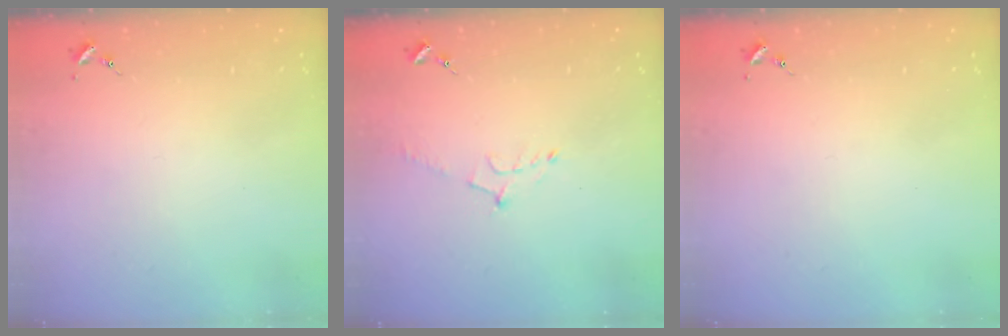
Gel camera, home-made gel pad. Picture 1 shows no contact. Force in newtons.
{"total": 5.6, "press": 5.5, "slide": 1.0}
{"total": 0.0}